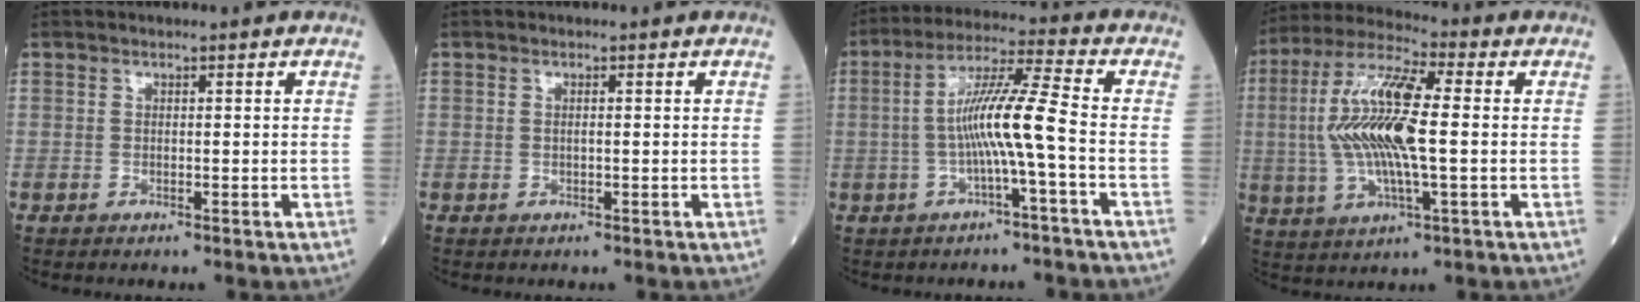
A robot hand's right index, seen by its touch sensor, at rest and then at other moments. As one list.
[{"total": 0.7, "force": [0.1, 0.1, 0.7], "torque": [-0.015, 0.000, 0.001]}, {"total": 8.8, "force": [-1.6, -0.8, 8.6], "torque": [-0.161, 0.016, -0.031]}, {"total": 14.8, "force": [0.3, 3.0, 14.5], "torque": [-0.305, 0.010, 0.001]}]